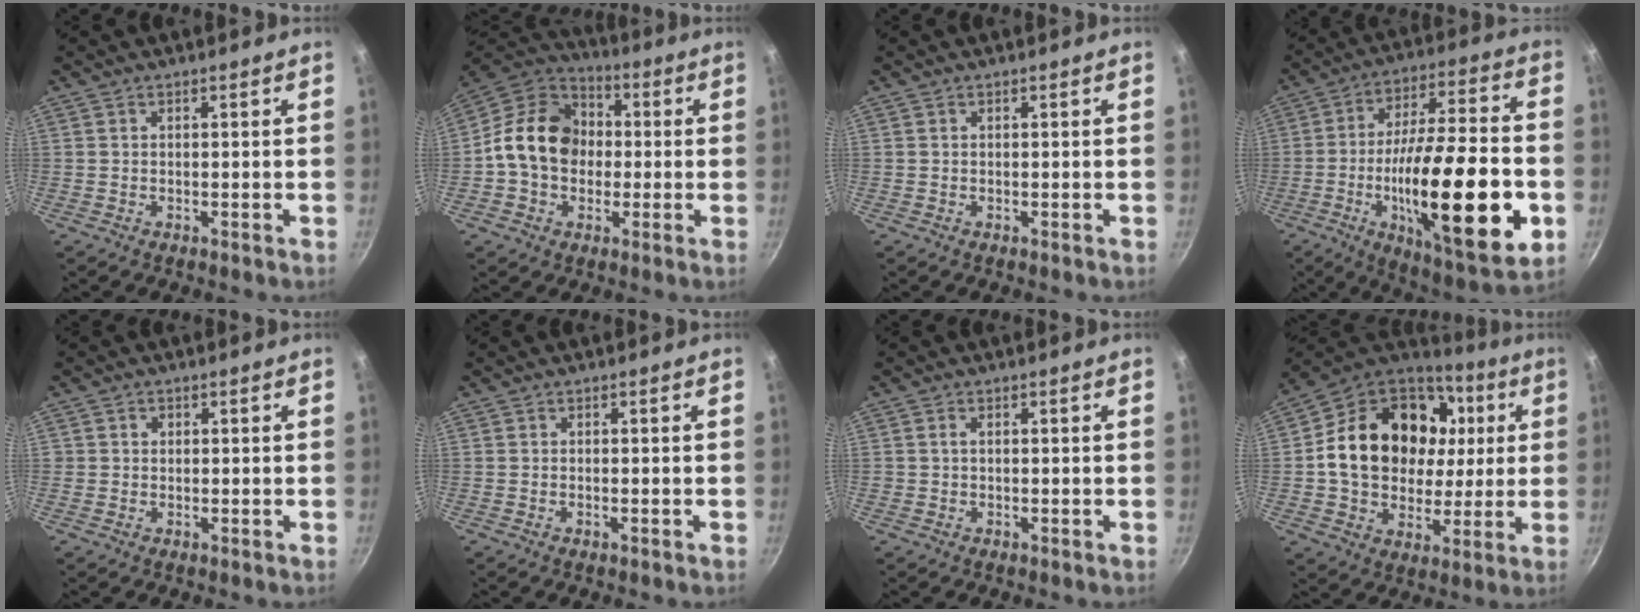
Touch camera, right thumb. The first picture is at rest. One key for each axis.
{"total": 16.0, "fx": 0.0, "fy": 12.8, "fz": 9.5, "tx": -0.129, "ty": 0.034, "tz": -0.016}
{"total": 0.0}
{"total": 28.8, "fx": -7.4, "fy": 8.5, "fz": 26.5, "tx": -0.408, "ty": 0.019, "tz": -0.110}
{"total": 1.3, "fx": 0.2, "fy": 1.2, "fz": 0.3, "tx": 0.003, "ty": 0.002, "tz": 0.001}
{"total": 0.5, "fx": -0.2, "fy": 0.2, "fz": 0.5, "tx": -0.008, "ty": 0.002, "tz": -0.004}
{"total": 0.8, "fx": 0.1, "fy": 0.6, "fz": 0.5, "tx": -0.007, "ty": 0.004, "tz": 0.001}
{"total": 25.4, "fx": 4.2, "fy": 19.3, "fz": 15.9, "tx": -0.257, "ty": 0.026, "tz": 0.074}